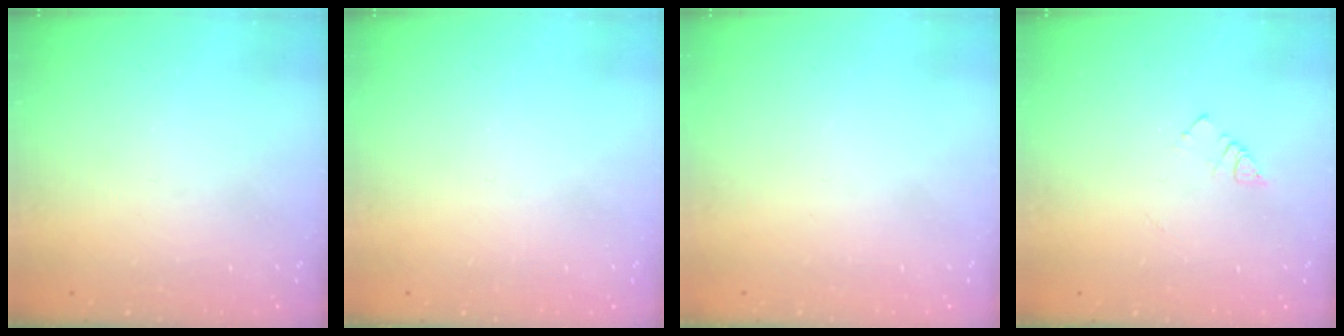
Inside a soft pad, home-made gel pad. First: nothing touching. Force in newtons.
{"total": 0.0}
{"total": 1.8, "press": 1.7, "slide": 0.1}
{"total": 3.9, "press": 3.9, "slide": 0.4}